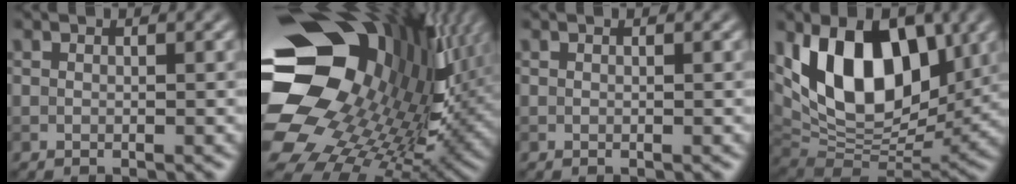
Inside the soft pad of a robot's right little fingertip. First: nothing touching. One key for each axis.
{"total": 21.0, "fx": 4.4, "fy": 15.6, "fz": 13.3, "tx": -0.276, "ty": -0.016, "tz": 0.081}
{"total": 0.0}
{"total": 12.0, "fx": 3.4, "fy": 7.1, "fz": 9.1, "tx": -0.146, "ty": -0.008, "tz": 0.052}